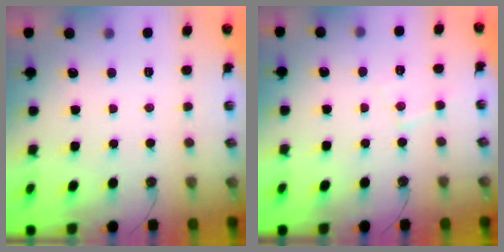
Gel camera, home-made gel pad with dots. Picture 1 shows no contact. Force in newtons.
{"total": 6.0, "press": 6.0, "slide": 0.6}